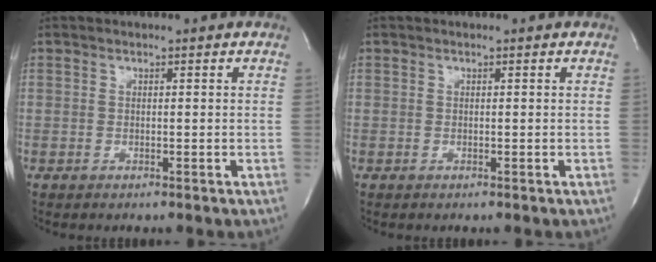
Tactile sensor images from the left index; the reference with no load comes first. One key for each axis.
{"total": 0.0}